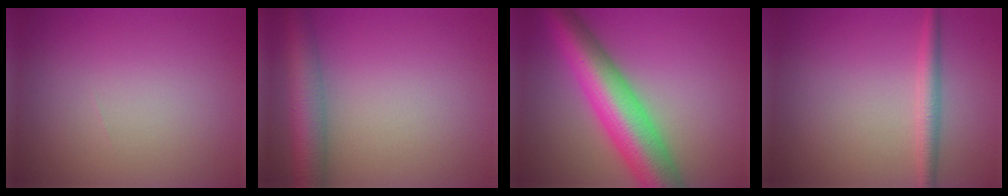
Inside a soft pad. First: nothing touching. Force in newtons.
{"total": 5.4, "press": 5.4, "slide": 0.1}
{"total": 10.3, "press": 10.3, "slide": 0.3}
{"total": 2.1, "press": 2.1, "slide": 0.0}